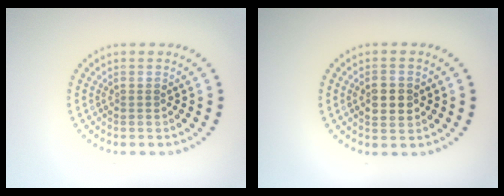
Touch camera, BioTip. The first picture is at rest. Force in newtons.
{"total": 2.9, "press": 2.9, "slide": 0.2}